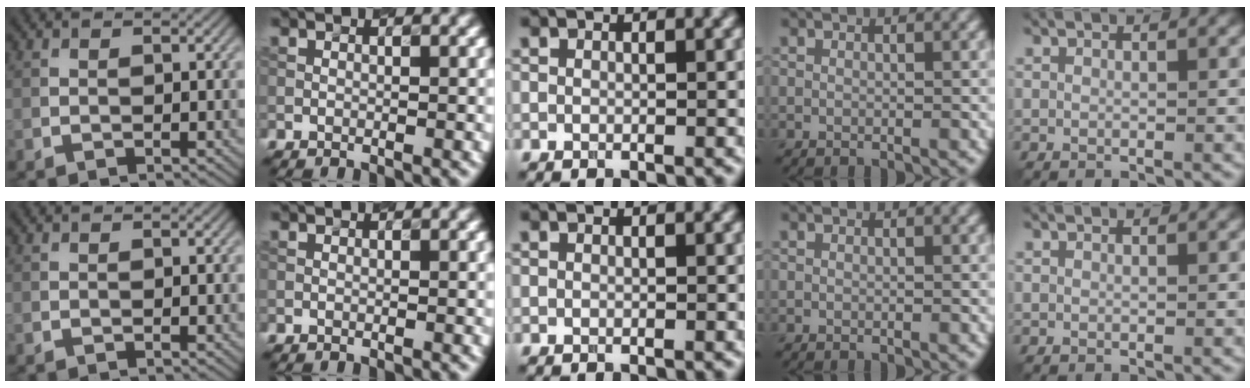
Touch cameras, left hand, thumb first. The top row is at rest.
{}